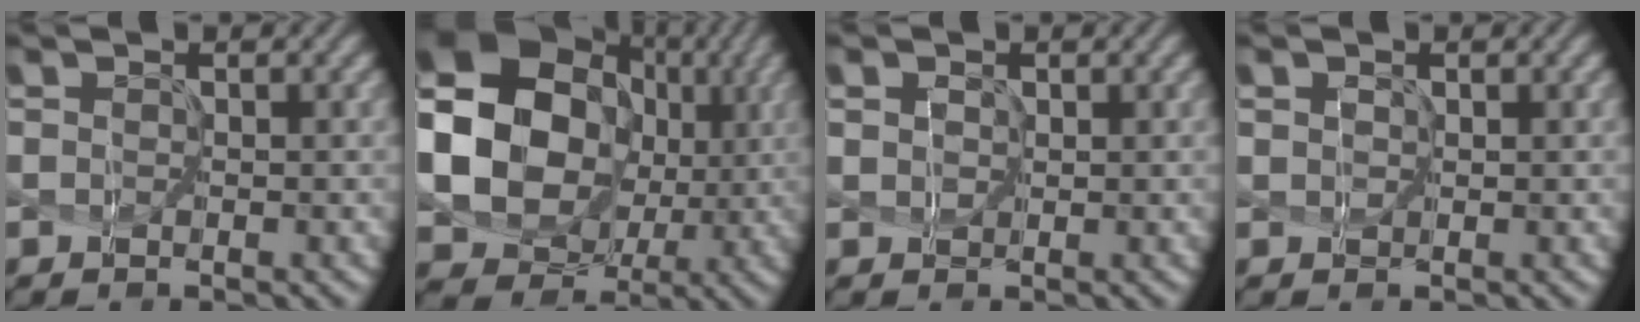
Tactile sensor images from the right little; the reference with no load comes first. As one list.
[{"total": 17.5, "force": [2.1, 14.8, 9.1], "torque": [-0.210, 0.013, 0.020]}, {"total": 2.6, "force": [1.3, 2.0, 1.2], "torque": [0.001, 0.024, -0.008]}, {"total": 1.6, "force": [0.8, 1.2, 0.7], "torque": [0.006, 0.015, -0.008]}]